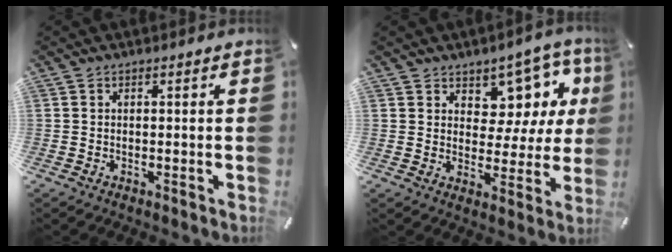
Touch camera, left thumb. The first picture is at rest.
{"total": 9.2, "force": [5.3, 6.7, 3.4], "torque": [-0.046, -0.050, 0.096]}